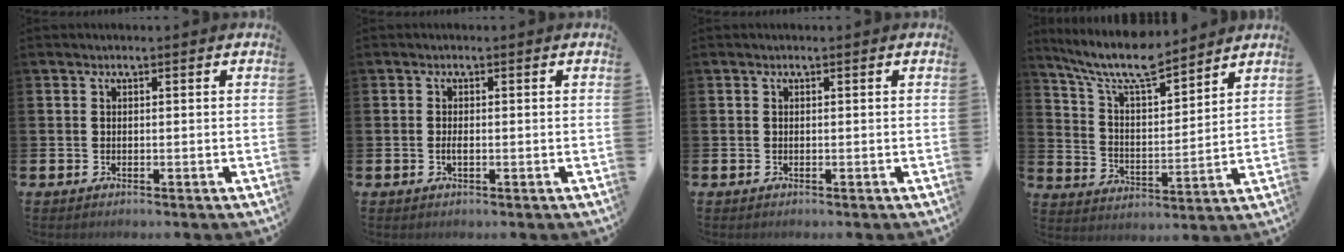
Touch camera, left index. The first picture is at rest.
{"total": 1.1, "force": [-0.4, 0.3, 0.9], "torque": [-0.015, -0.001, -0.009]}
{"total": 0.0}
{"total": 9.6, "force": [8.4, 1.9, 4.3], "torque": [-0.111, -0.048, 0.148]}